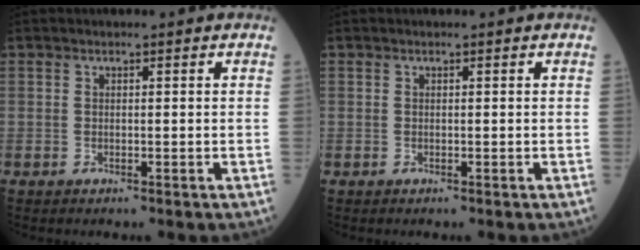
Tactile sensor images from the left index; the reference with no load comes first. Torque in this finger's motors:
{"motor_torque": [-0.06, -0.05, -0.05, -0.01]}